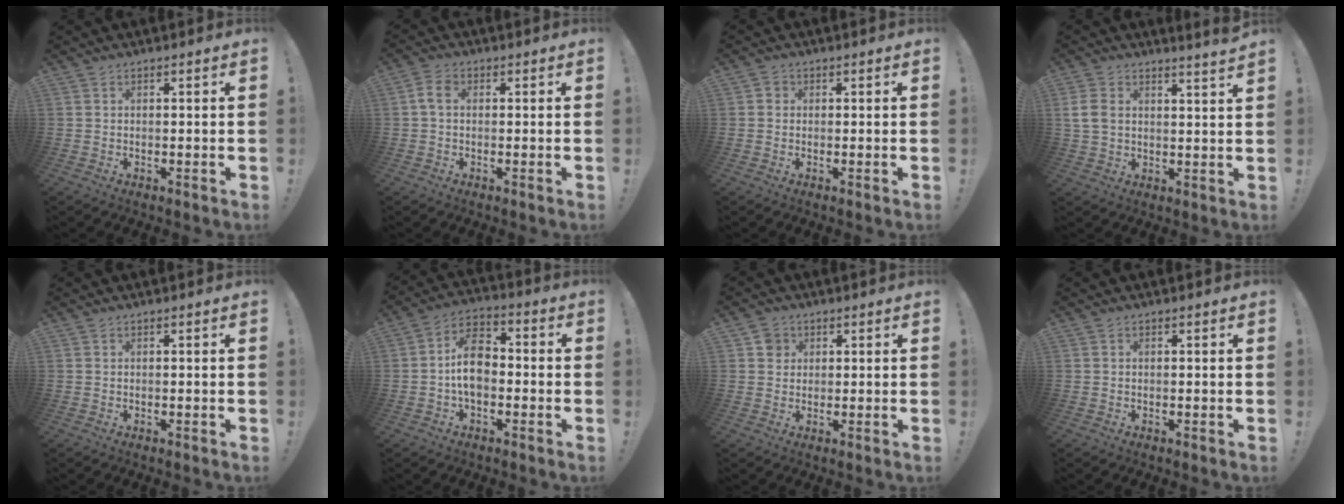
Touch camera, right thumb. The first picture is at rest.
{"total": 4.1, "force": [0.5, 2.8, 3.1], "torque": [-0.062, 0.010, 0.011]}
{"total": 1.4, "force": [0.1, 1.3, 0.5], "torque": [-0.001, 0.001, -0.001]}
{"total": 6.2, "force": [3.8, 3.0, 4.0], "torque": [-0.071, -0.012, 0.074]}
{"total": 0.0}
{"total": 11.2, "force": [-1.6, 7.5, 8.2], "torque": [-0.142, 0.017, -0.026]}
{"total": 4.1, "force": [1.4, 3.8, 1.0], "torque": [-0.007, 0.004, 0.026]}
{"total": 0.0}